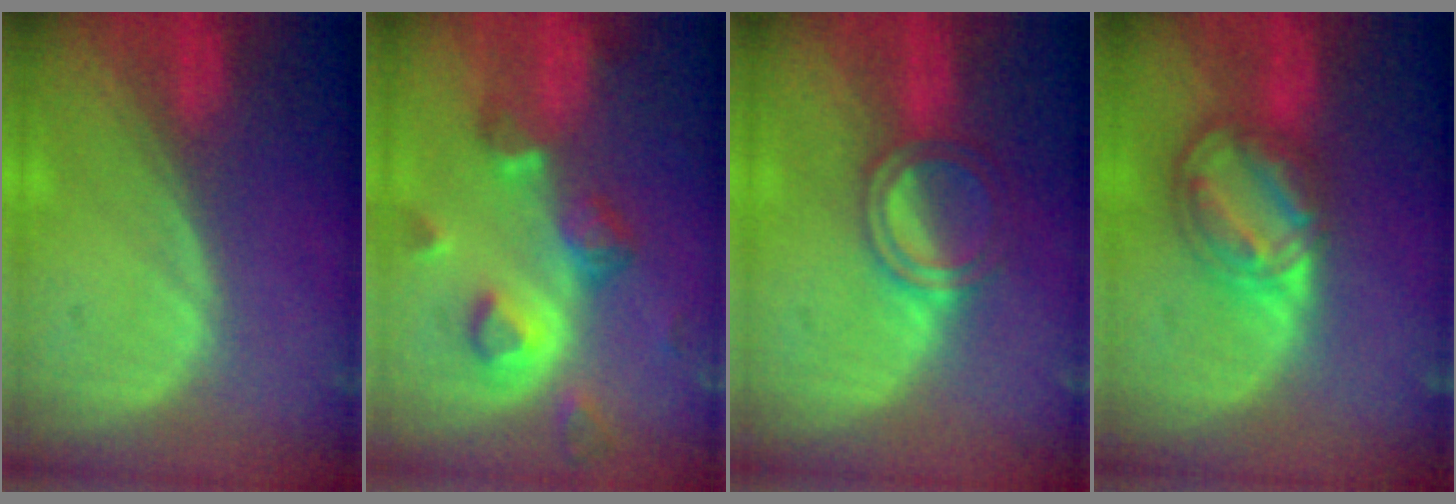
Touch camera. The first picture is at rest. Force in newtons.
{"total": 8.2, "press": 7.3, "slide": 3.7}
{"total": 5.0, "press": 4.6, "slide": 1.9}
{"total": 8.2, "press": 7.0, "slide": 4.2}